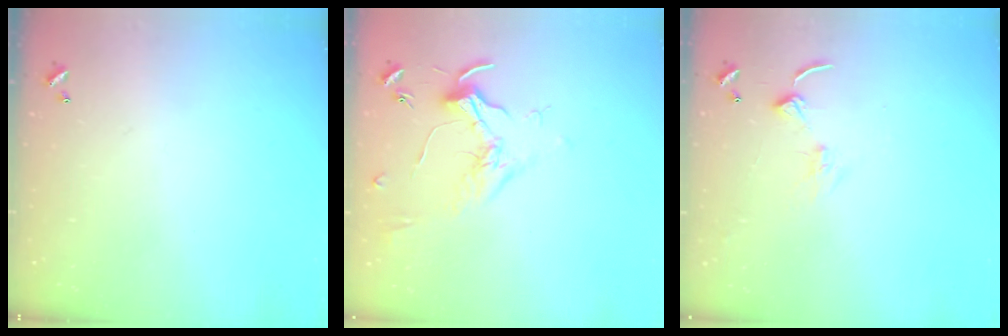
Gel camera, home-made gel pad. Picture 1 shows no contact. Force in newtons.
{"total": 1.7, "press": 1.6, "slide": 0.7}
{"total": 1.4, "press": 1.3, "slide": 0.3}